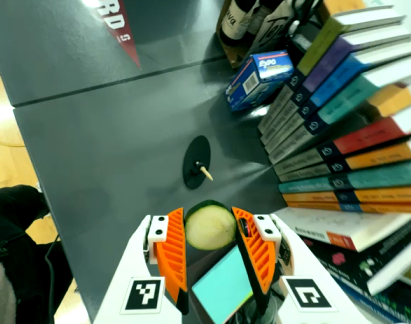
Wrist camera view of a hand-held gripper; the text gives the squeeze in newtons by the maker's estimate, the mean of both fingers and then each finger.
{"total": 8.8, "left": 9.1, "right": 8.5}